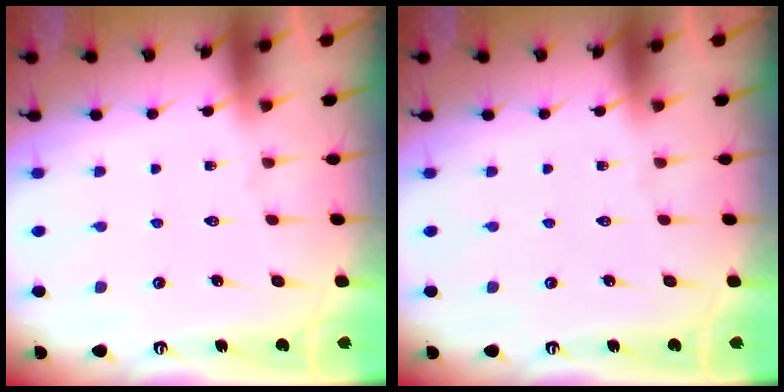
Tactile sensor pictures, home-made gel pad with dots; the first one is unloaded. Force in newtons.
{"total": 0.0}